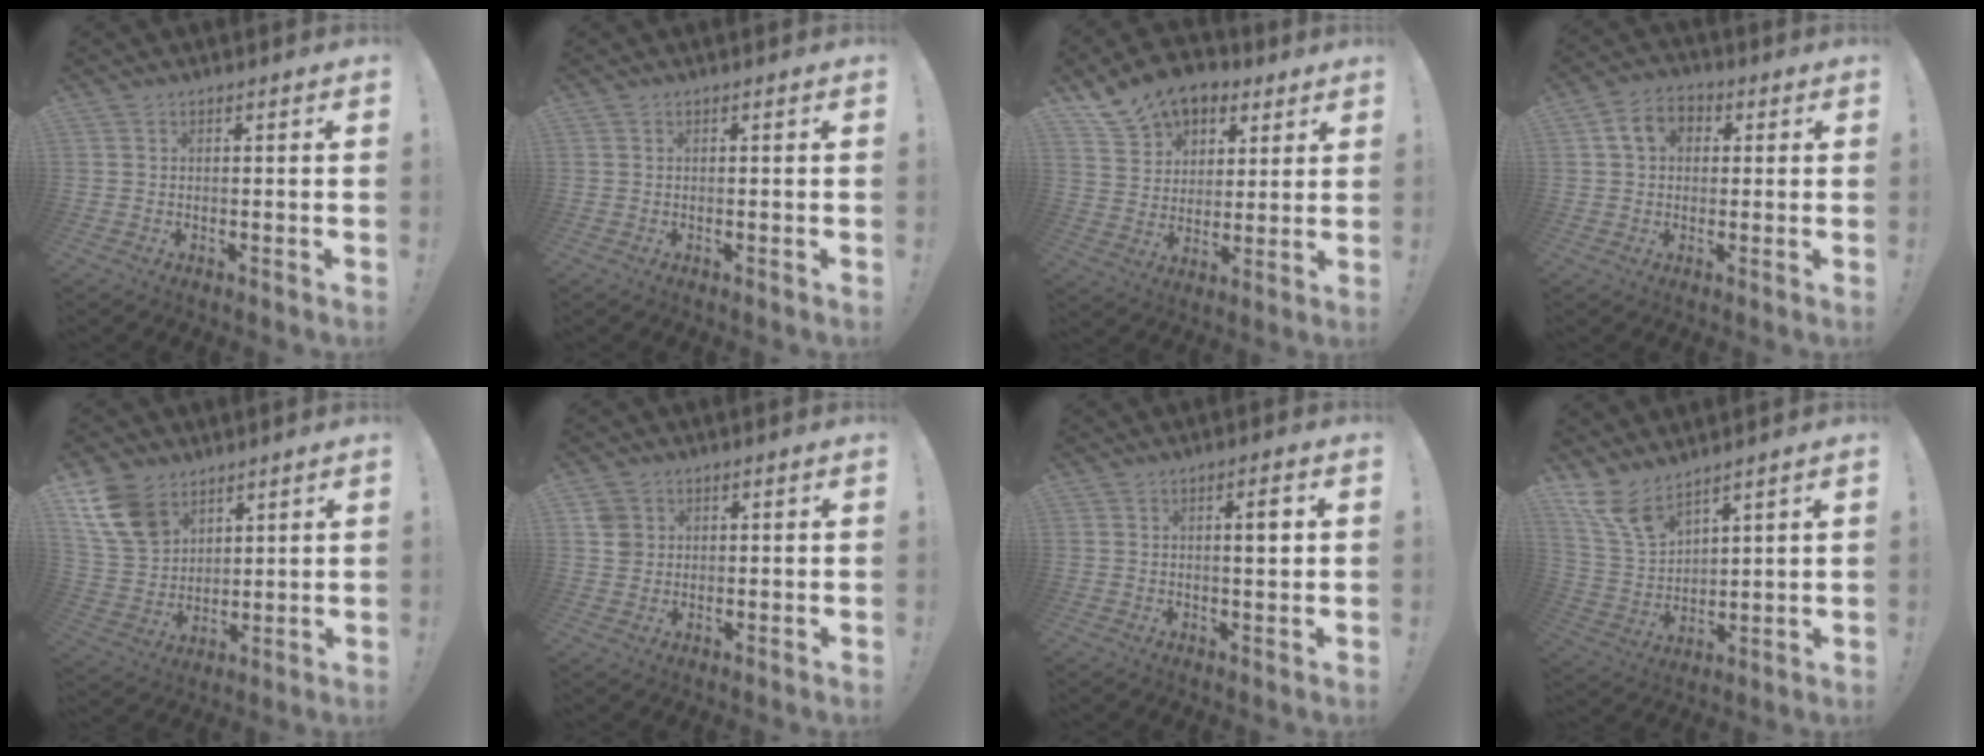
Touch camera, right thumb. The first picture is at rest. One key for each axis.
{"total": 0.0}
{"total": 12.8, "fx": 8.6, "fy": 8.5, "fz": 4.2, "tx": -0.076, "ty": -0.055, "tz": 0.168}
{"total": 7.8, "fx": 2.1, "fy": 6.0, "fz": 4.6, "tx": -0.069, "ty": 0.010, "tz": 0.041}
{"total": 13.9, "fx": 8.1, "fy": 9.5, "fz": 6.1, "tx": -0.113, "ty": -0.035, "tz": 0.165}
{"total": 4.1, "fx": 1.1, "fy": 3.8, "fz": 1.2, "tx": -0.011, "ty": 0.004, "tz": 0.022}
{"total": 3.5, "fx": 0.6, "fy": 0.5, "fz": 3.4, "tx": -0.041, "ty": -0.006, "tz": 0.002}
{"total": 10.2, "fx": 8.1, "fy": 3.9, "fz": 4.8, "tx": -0.103, "ty": -0.052, "tz": 0.159}